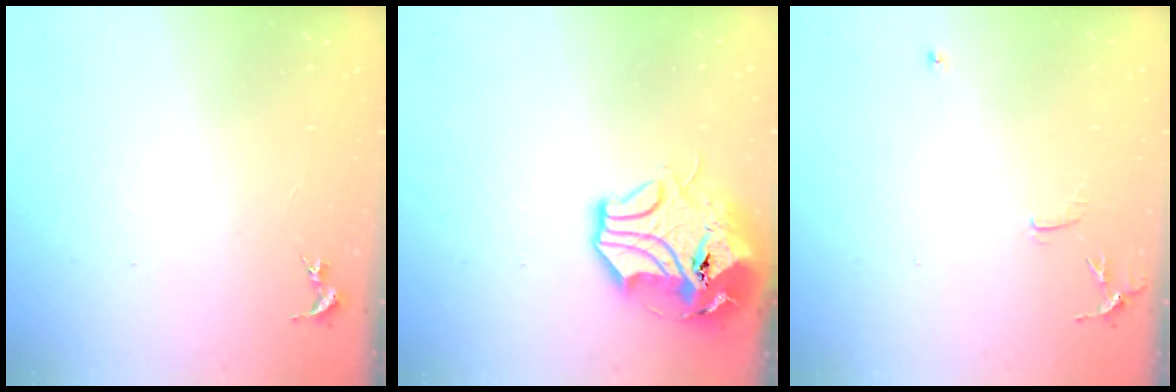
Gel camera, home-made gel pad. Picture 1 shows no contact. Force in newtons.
{"total": 13.8, "press": 13.6, "slide": 2.0}
{"total": 6.2, "press": 6.1, "slide": 0.7}